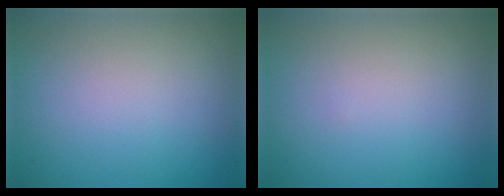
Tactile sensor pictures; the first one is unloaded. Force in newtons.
{"total": 0.0}